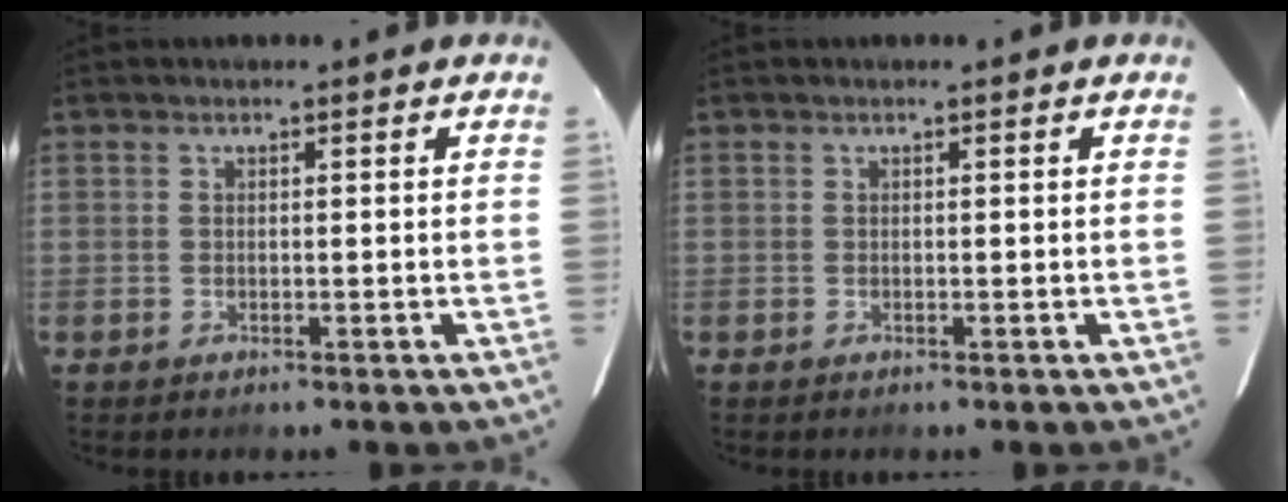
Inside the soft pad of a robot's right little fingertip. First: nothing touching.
{"total": 0.0}